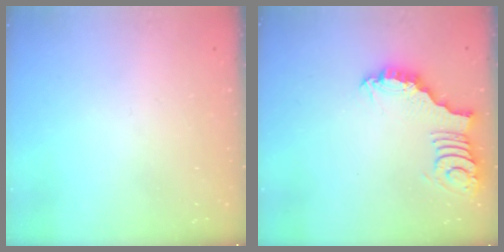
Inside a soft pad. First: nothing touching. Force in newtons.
{"total": 3.2, "press": 3.2, "slide": 0.1}